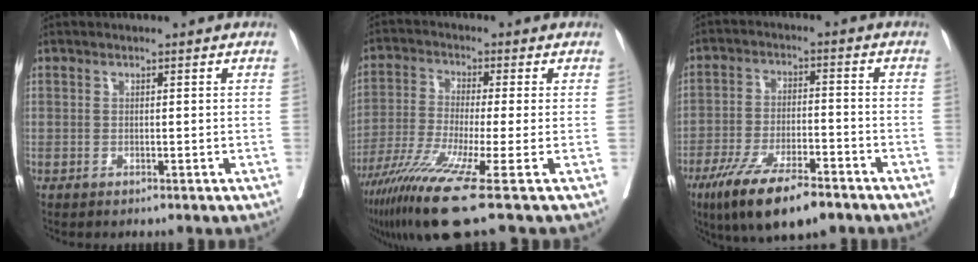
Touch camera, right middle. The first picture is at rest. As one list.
[{"total": 12.5, "force": [-7.6, -1.3, 9.8], "torque": [-0.192, -0.040, -0.139]}, {"total": 13.2, "force": [-9.0, 3.1, 9.2], "torque": [-0.165, -0.022, -0.153]}]